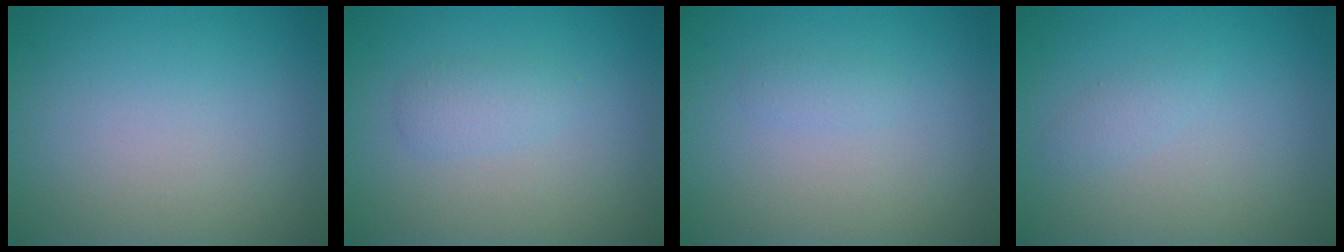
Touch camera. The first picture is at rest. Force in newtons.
{"total": 1.4, "press": 1.4, "slide": 0.0}
{"total": 0.7, "press": 0.7, "slide": 0.0}
{"total": 0.8, "press": 0.8, "slide": 0.0}